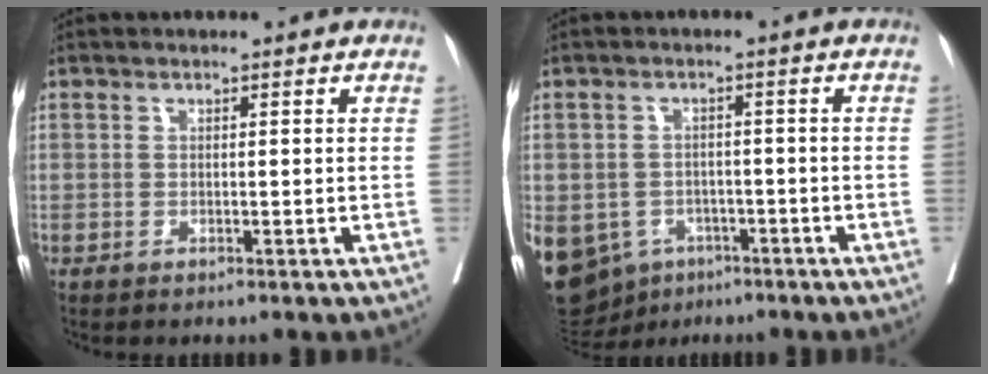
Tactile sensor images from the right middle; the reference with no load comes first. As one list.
[{"total": 19.1, "force": [-8.5, 15.3, 7.7], "torque": [-0.242, -0.002, -0.112]}]